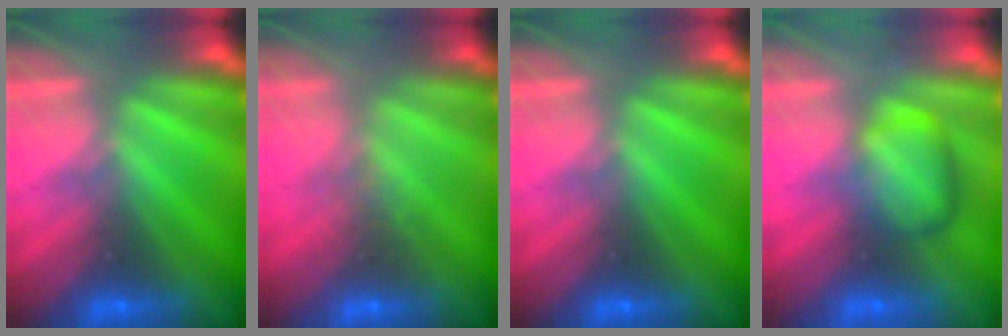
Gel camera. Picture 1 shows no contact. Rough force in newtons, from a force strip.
{"total": 2.2}
{"total": 0.0}
{"total": 2.4}